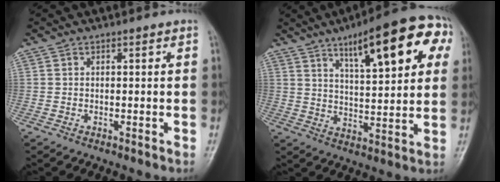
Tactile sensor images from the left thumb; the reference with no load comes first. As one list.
[{"total": 18.0, "force": [8.0, 5.4, 15.2], "torque": [-0.178, -0.010, 0.112]}]